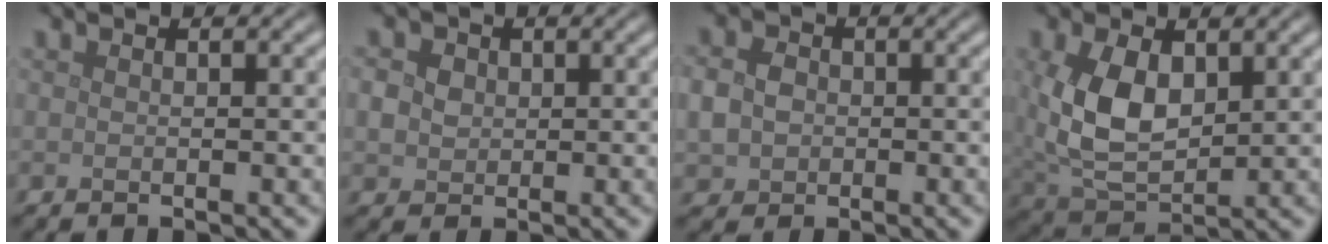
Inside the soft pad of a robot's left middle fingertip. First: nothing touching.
{"total": 3.8, "force": [1.2, 3.1, 1.8], "torque": [-0.030, 0.017, 0.006]}
{"total": 3.1, "force": [-0.3, 2.8, 1.5], "torque": [-0.027, 0.000, -0.006]}
{"total": 7.3, "force": [1.4, 4.4, 5.7], "torque": [-0.135, -0.003, 0.035]}